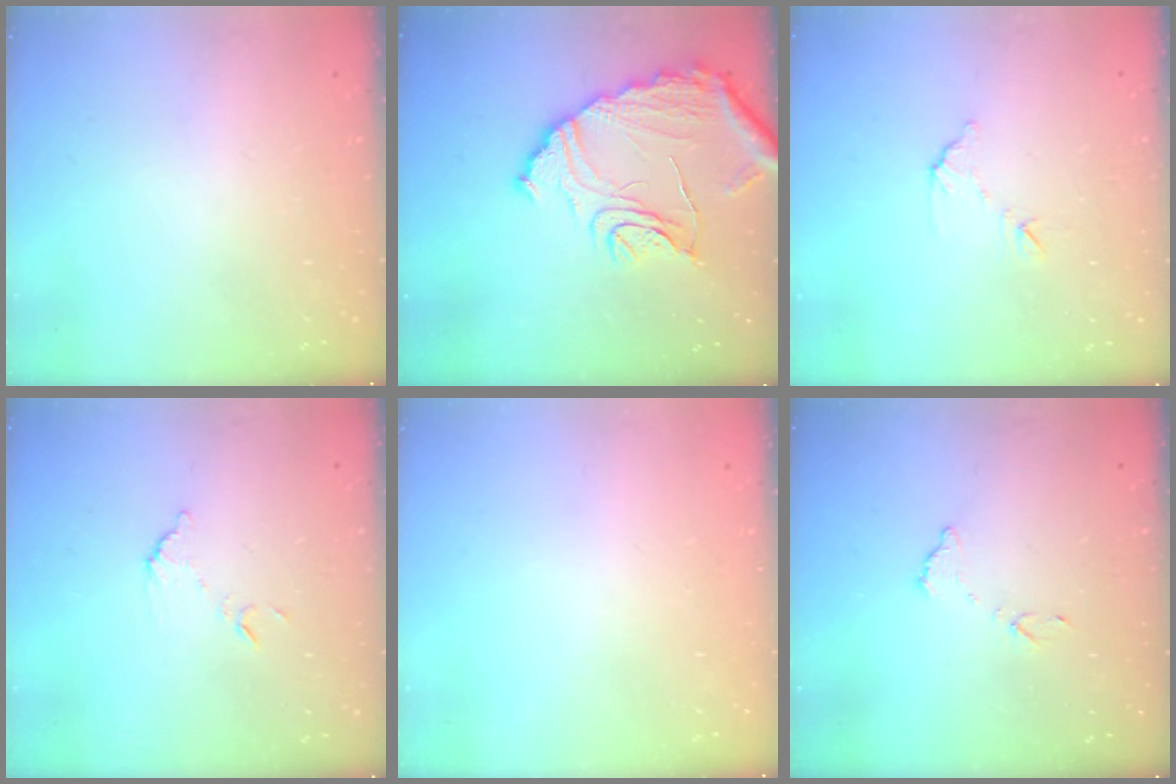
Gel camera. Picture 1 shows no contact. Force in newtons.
{"total": 16.7, "press": 16.6, "slide": 1.3}
{"total": 7.2, "press": 7.2, "slide": 0.4}
{"total": 7.2, "press": 7.2, "slide": 0.2}
{"total": 0.0}
{"total": 6.5, "press": 6.5, "slide": 0.4}